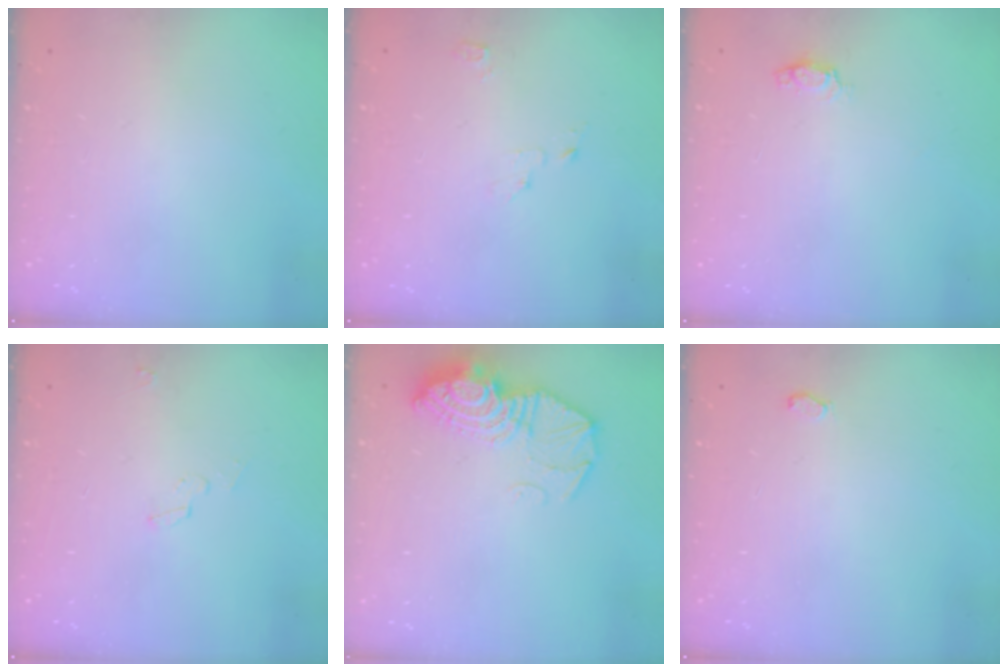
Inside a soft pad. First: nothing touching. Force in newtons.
{"total": 2.4, "press": 2.4, "slide": 0.3}
{"total": 3.5, "press": 3.5, "slide": 0.3}
{"total": 3.6, "press": 3.4, "slide": 1.3}
{"total": 12.5, "press": 12.4, "slide": 1.2}
{"total": 5.2, "press": 4.9, "slide": 1.5}